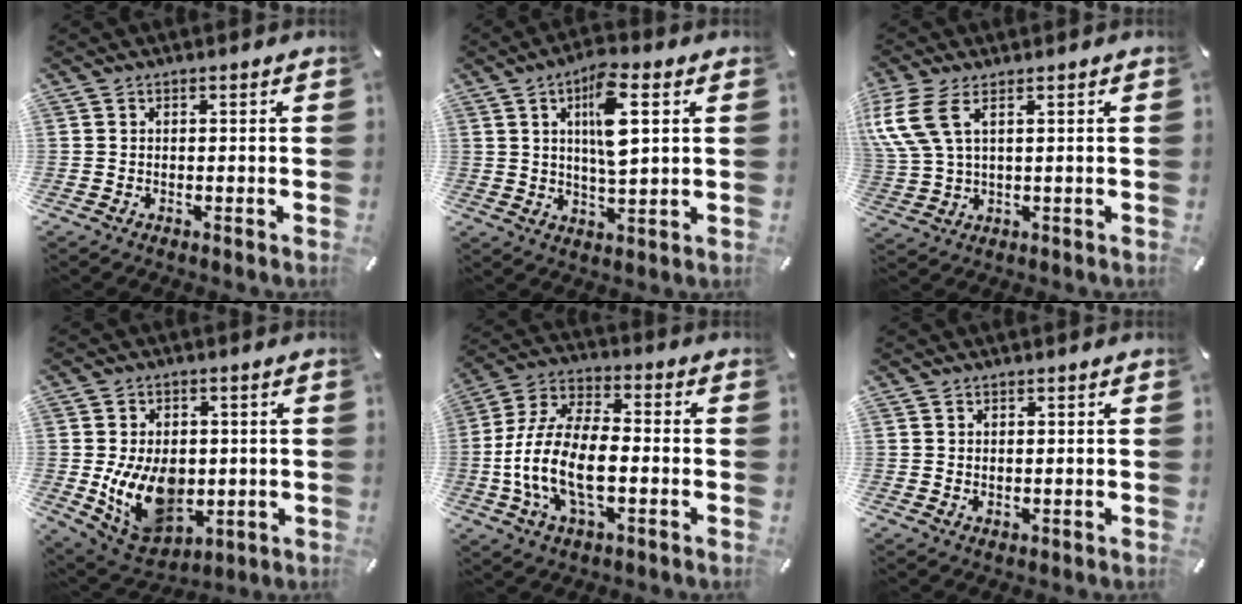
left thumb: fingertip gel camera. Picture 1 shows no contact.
{"total": 11.2, "force": [3.7, 3.7, 10.0], "torque": [-0.171, -0.008, 0.053]}
{"total": 8.1, "force": [3.7, 3.9, 6.1], "torque": [-0.152, -0.007, 0.068]}
{"total": 14.4, "force": [-1.6, 10.5, 9.8], "torque": [-0.199, -0.001, -0.025]}
{"total": 15.7, "force": [-4.1, 8.5, 12.5], "torque": [-0.269, 0.004, -0.075]}
{"total": 0.8, "force": [0.6, 0.5, 0.0], "torque": [0.000, 0.003, 0.011]}